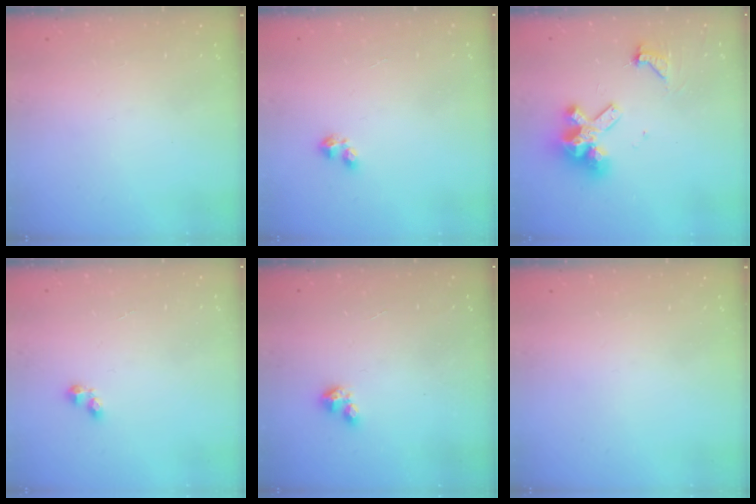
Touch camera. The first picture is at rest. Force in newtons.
{"total": 3.2, "press": 3.2, "slide": 0.6}
{"total": 11.3, "press": 11.2, "slide": 1.2}
{"total": 2.7, "press": 2.7, "slide": 0.4}
{"total": 1.8, "press": 1.7, "slide": 0.3}
{"total": 0.0}